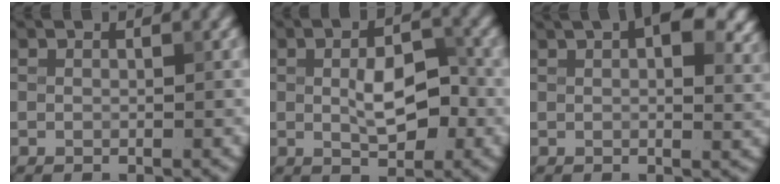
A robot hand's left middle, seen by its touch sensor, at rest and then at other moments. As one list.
[{"total": 4.5, "force": [-0.2, 2.2, 3.9], "torque": [-0.071, 0.000, -0.001]}, {"total": 9.9, "force": [4.8, 5.0, 7.1], "torque": [-0.064, 0.022, 0.056]}]